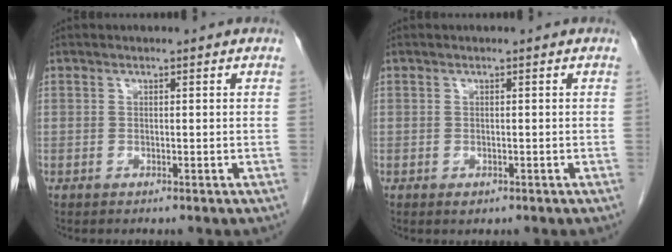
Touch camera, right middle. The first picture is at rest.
{"total": 0.8, "force": [-0.3, 0.5, 0.4], "torque": [-0.007, 0.001, 0.000]}